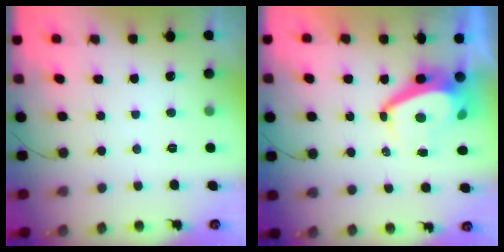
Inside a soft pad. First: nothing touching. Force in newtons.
{"total": 5.5, "press": 5.5, "slide": 0.4}